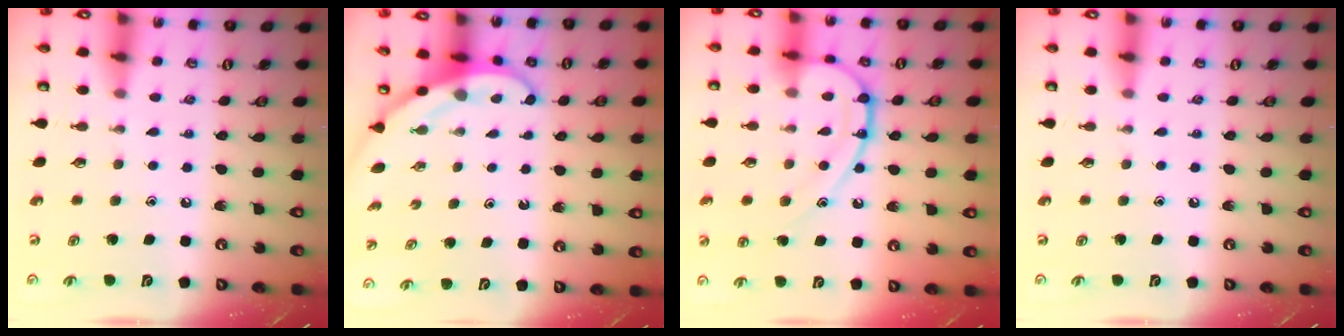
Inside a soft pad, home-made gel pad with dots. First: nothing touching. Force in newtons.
{"total": 3.8, "press": 3.8, "slide": 0.3}
{"total": 13.7, "press": 13.6, "slide": 1.1}
{"total": 0.0}